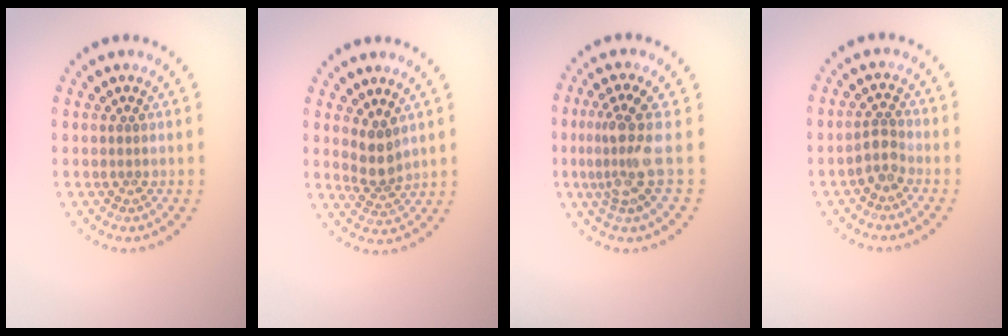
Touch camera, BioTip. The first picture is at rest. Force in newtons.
{"total": 2.5, "press": 1.8, "slide": 1.7}
{"total": 3.6, "press": 2.4, "slide": 2.6}
{"total": 1.8, "press": 1.4, "slide": 1.1}